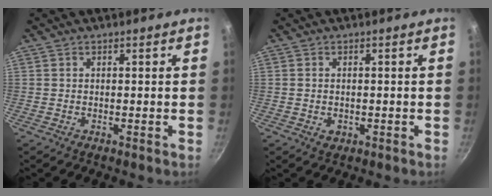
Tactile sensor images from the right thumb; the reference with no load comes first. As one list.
[{"total": 1.8, "force": [-0.4, 1.4, 1.1], "torque": [-0.016, -0.001, -0.005]}]